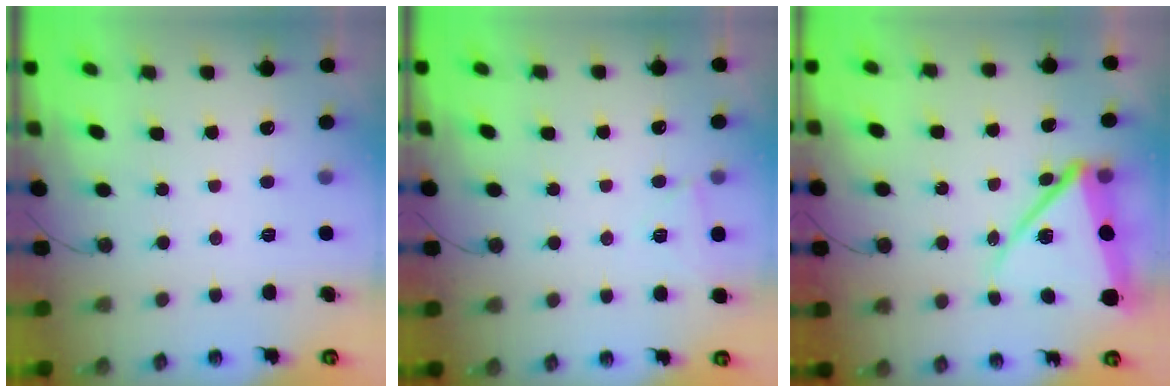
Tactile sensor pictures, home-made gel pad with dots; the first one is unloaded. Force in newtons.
{"total": 5.1, "press": 5.0, "slide": 0.8}
{"total": 14.9, "press": 14.8, "slide": 1.4}